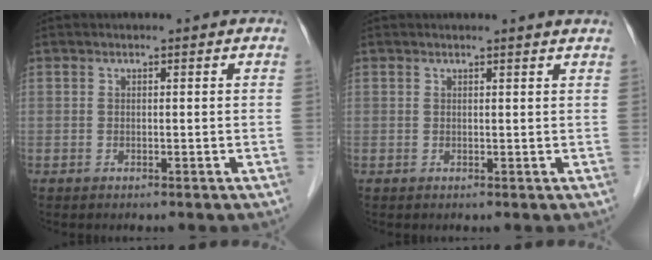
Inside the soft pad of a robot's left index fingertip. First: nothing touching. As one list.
[{"total": 2.3, "force": [2.2, -0.5, 0.7], "torque": [-0.015, 0.000, 0.021]}]